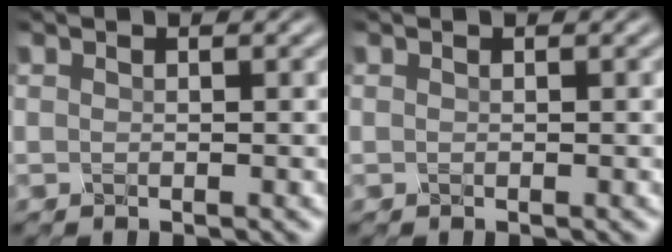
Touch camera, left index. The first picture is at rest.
{"total": 0.0}